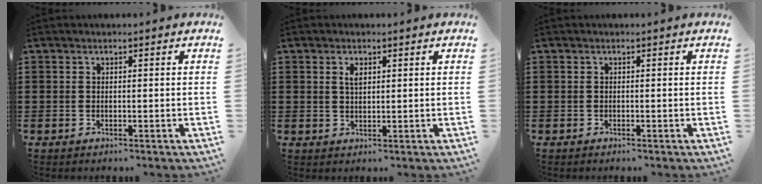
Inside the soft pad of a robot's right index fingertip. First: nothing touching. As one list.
[{"total": 1.9, "force": [0.8, 0.9, 1.4], "torque": [-0.032, 0.004, 0.014]}, {"total": 0.0}]